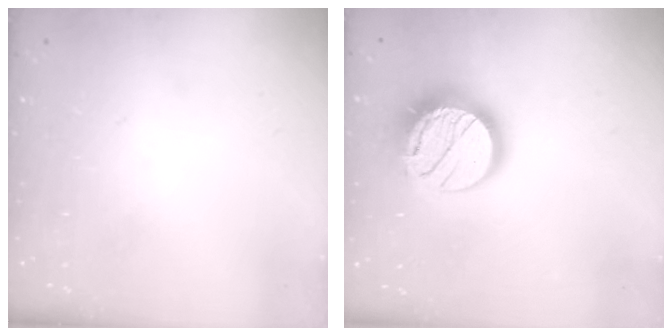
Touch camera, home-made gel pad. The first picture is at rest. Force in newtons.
{"total": 16.6, "press": 16.5, "slide": 1.1}